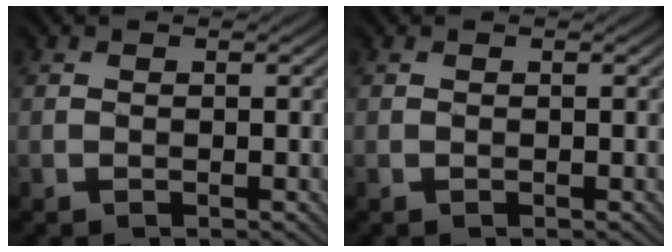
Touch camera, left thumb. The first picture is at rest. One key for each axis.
{"total": 0.0}